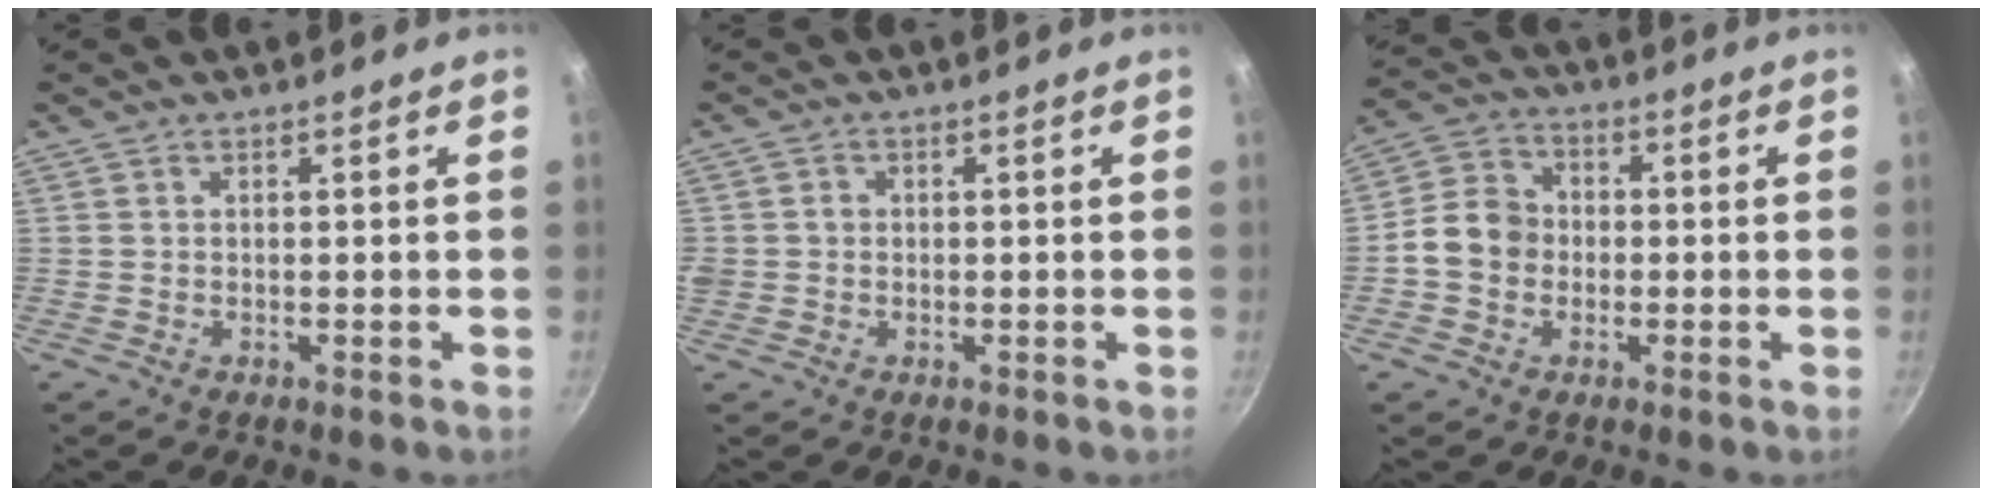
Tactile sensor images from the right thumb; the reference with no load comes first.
{"total": 2.3, "force": [-0.2, 2.2, 0.8], "torque": [-0.005, 0.007, -0.005]}
{"total": 8.5, "force": [-1.1, 7.1, 4.4], "torque": [-0.050, 0.022, -0.039]}